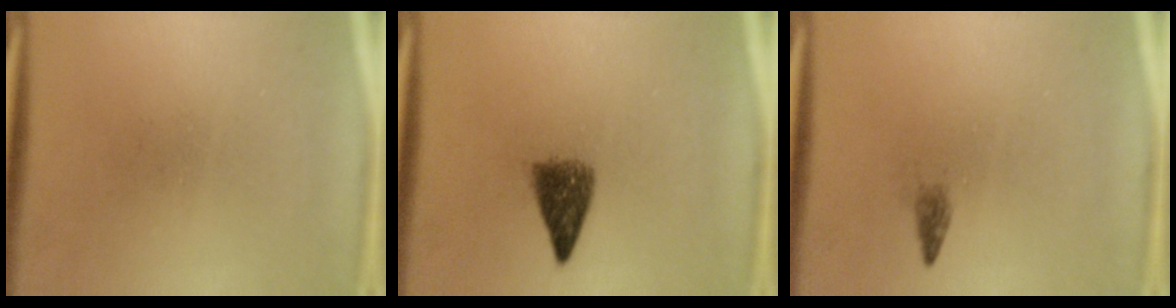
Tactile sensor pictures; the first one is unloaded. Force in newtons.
{"total": 4.2}
{"total": 1.0}